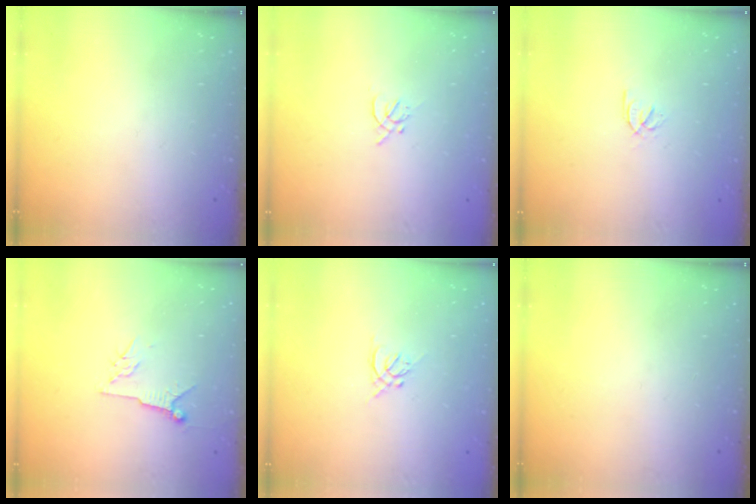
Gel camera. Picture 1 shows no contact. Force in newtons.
{"total": 1.9, "press": 1.8, "slide": 0.5}
{"total": 2.2, "press": 2.2, "slide": 0.2}
{"total": 6.6, "press": 6.5, "slide": 1.1}
{"total": 1.3, "press": 1.2, "slide": 0.5}
{"total": 0.0}